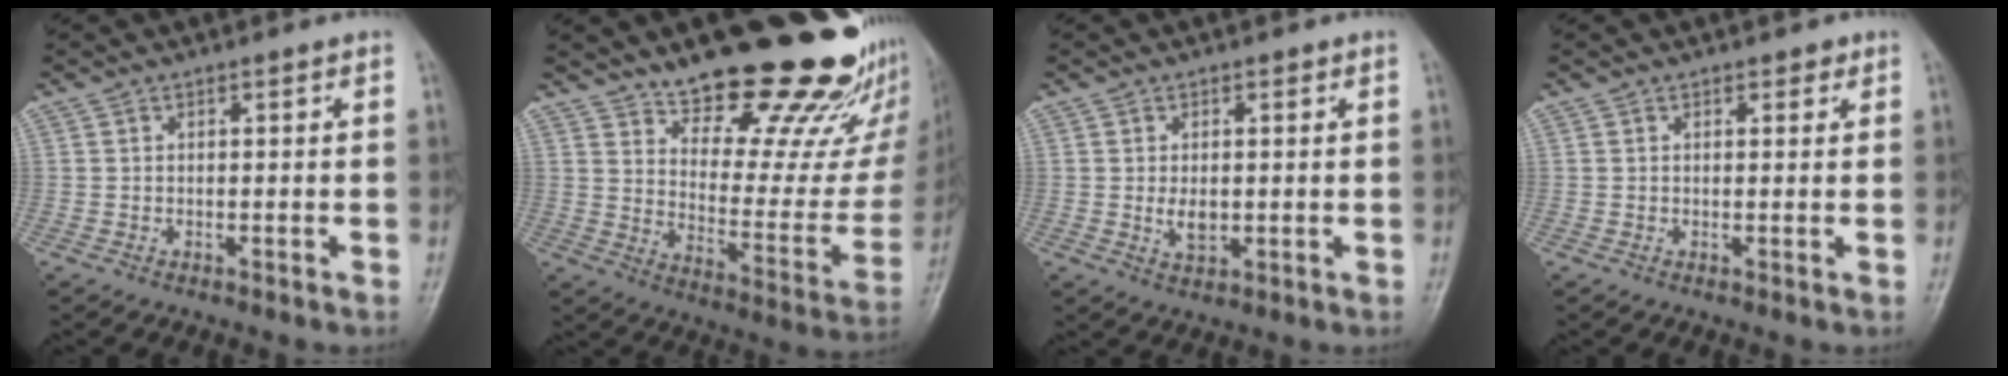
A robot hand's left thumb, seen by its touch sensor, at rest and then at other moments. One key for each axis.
{"total": 25.4, "fx": 19.2, "fy": 8.7, "fz": 14.2, "tx": -0.155, "ty": -0.120, "tz": 0.267}
{"total": 3.3, "fx": 0.1, "fy": 2.2, "fz": 2.5, "tx": -0.034, "ty": -0.006, "tz": 0.005}
{"total": 1.3, "fx": 0.9, "fy": 0.8, "fz": 0.6, "tx": 0.004, "ty": -0.003, "tz": 0.007}